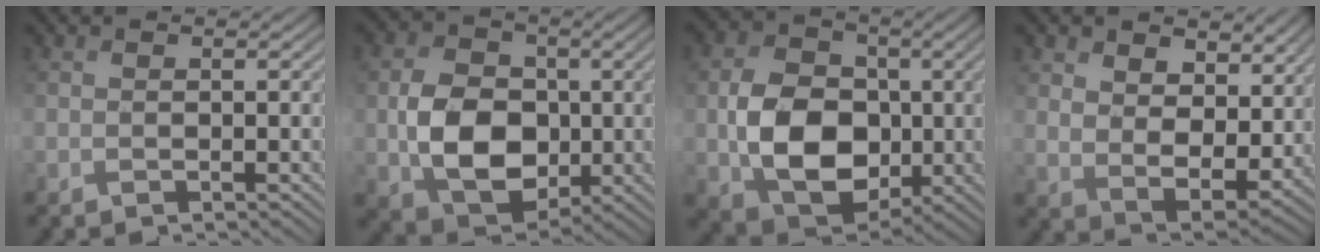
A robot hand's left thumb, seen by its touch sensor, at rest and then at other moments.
{"total": 9.6, "force": [-1.2, 7.4, 6.0], "torque": [-0.132, -0.011, -0.023]}
{"total": 10.9, "force": [-1.5, 8.3, 6.9], "torque": [-0.146, -0.013, -0.026]}
{"total": 8.7, "force": [4.3, 5.6, 5.0], "torque": [-0.121, -0.018, 0.078]}